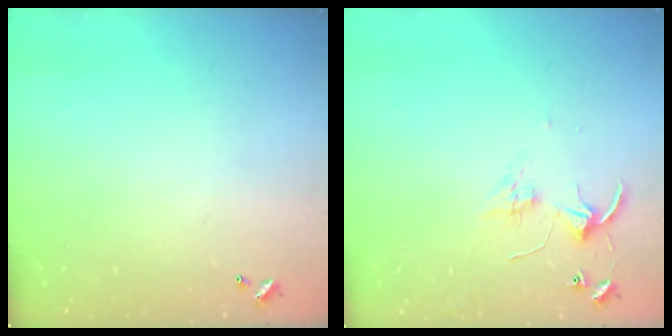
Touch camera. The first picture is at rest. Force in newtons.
{"total": 3.6, "press": 3.6, "slide": 0.1}